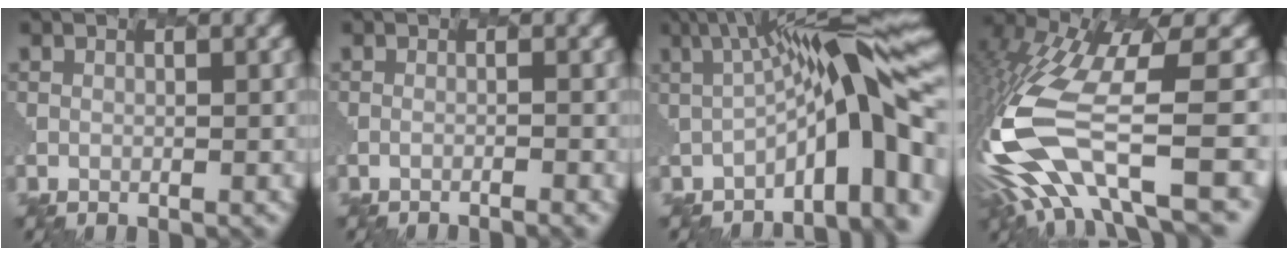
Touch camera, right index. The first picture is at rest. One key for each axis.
{"total": 1.2, "fx": -1.1, "fy": 0.0, "fz": 0.5, "tx": -0.003, "ty": 0.008, "tz": -0.027}
{"total": 11.0, "fx": -1.1, "fy": 2.6, "fz": 10.6, "tx": -0.142, "ty": 0.030, "tz": -0.022}
{"total": 13.0, "fx": -3.0, "fy": 5.7, "fz": 11.3, "tx": -0.264, "ty": 0.014, "tz": -0.055}